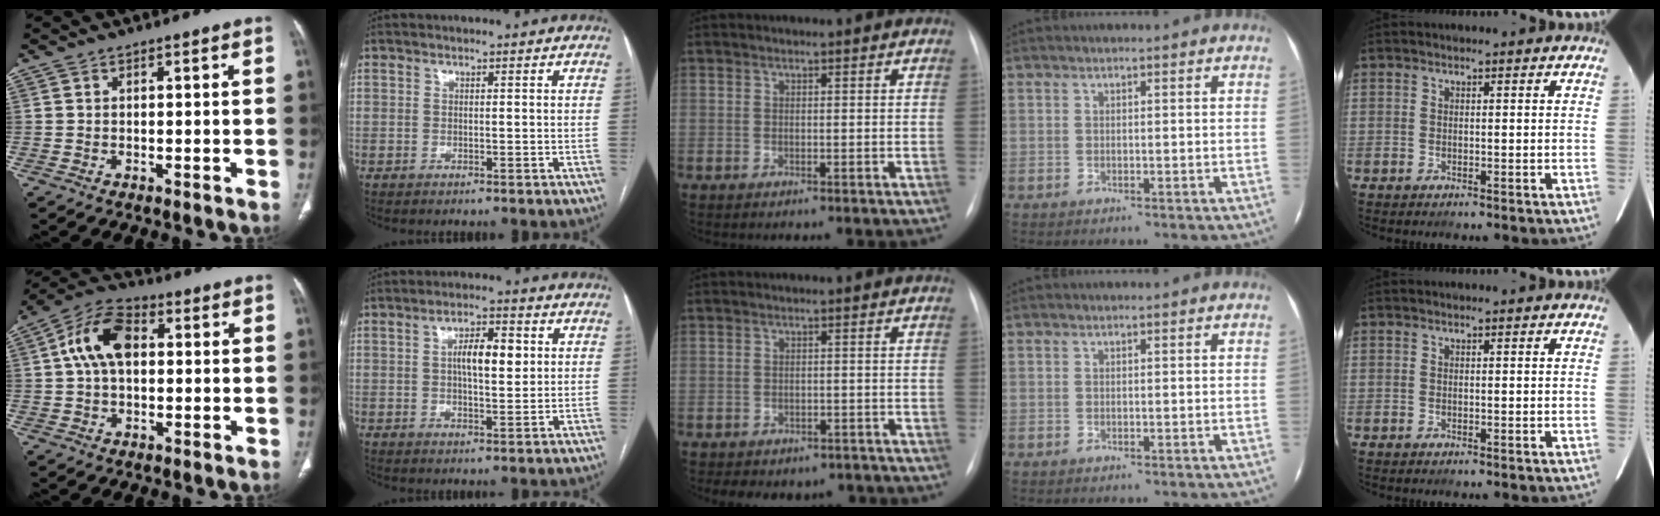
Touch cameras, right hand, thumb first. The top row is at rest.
{"thumb": {"total": 11.0, "force": [1.7, 6.8, 8.5], "torque": [-0.156, 0.026, 0.024]}, "index": {"total": 6.5, "force": [1.2, 2.2, 6.0], "torque": [-0.105, 0.013, 0.020]}, "middle": {"total": 8.1, "force": [-6.5, 4.4, 2.2], "torque": [-0.023, 0.014, -0.072]}}